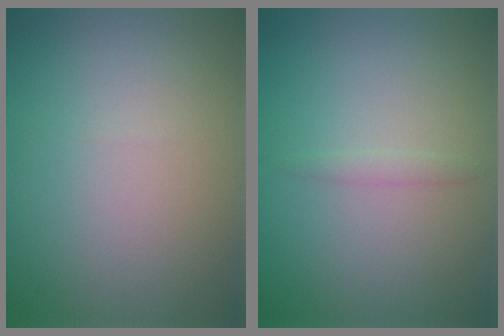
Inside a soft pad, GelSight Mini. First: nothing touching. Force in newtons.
{"total": 0.7, "press": 0.7, "slide": 0.0}